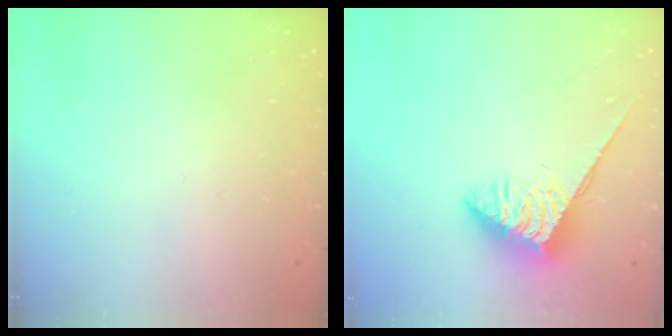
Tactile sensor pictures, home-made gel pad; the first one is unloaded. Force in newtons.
{"total": 4.3, "press": 4.3, "slide": 0.5}